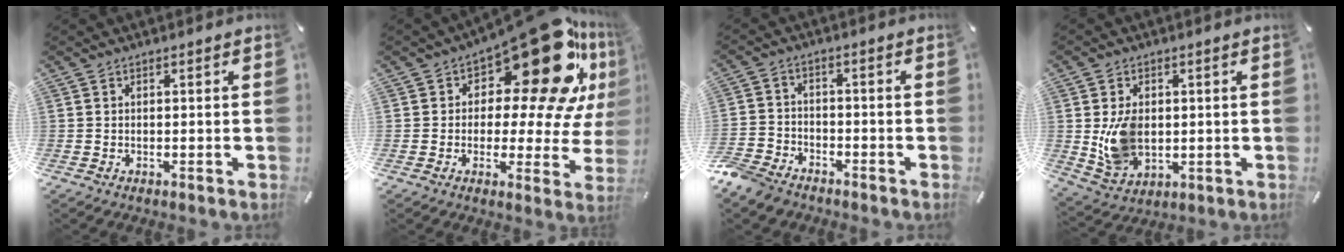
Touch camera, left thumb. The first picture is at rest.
{"total": 24.8, "force": [11.8, 10.6, 19.1], "torque": [-0.250, -0.089, 0.195]}
{"total": 6.1, "force": [-4.9, 3.4, 1.6], "torque": [-0.043, 0.022, -0.099]}
{"total": 9.5, "force": [0.6, 7.3, 6.1], "torque": [-0.115, -0.007, 0.010]}